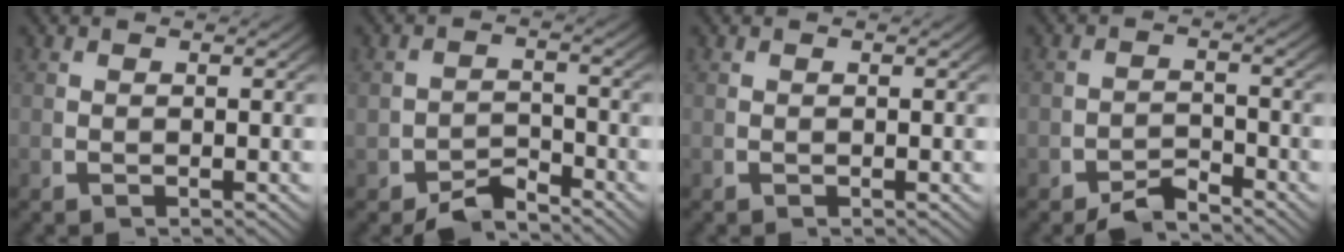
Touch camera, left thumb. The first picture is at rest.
{"total": 3.6, "force": [-3.0, 1.5, 1.3], "torque": [-0.007, -0.015, -0.051]}
{"total": 0.0}
{"total": 3.2, "force": [-2.9, 1.0, 1.0], "torque": [-0.002, -0.011, -0.052]}